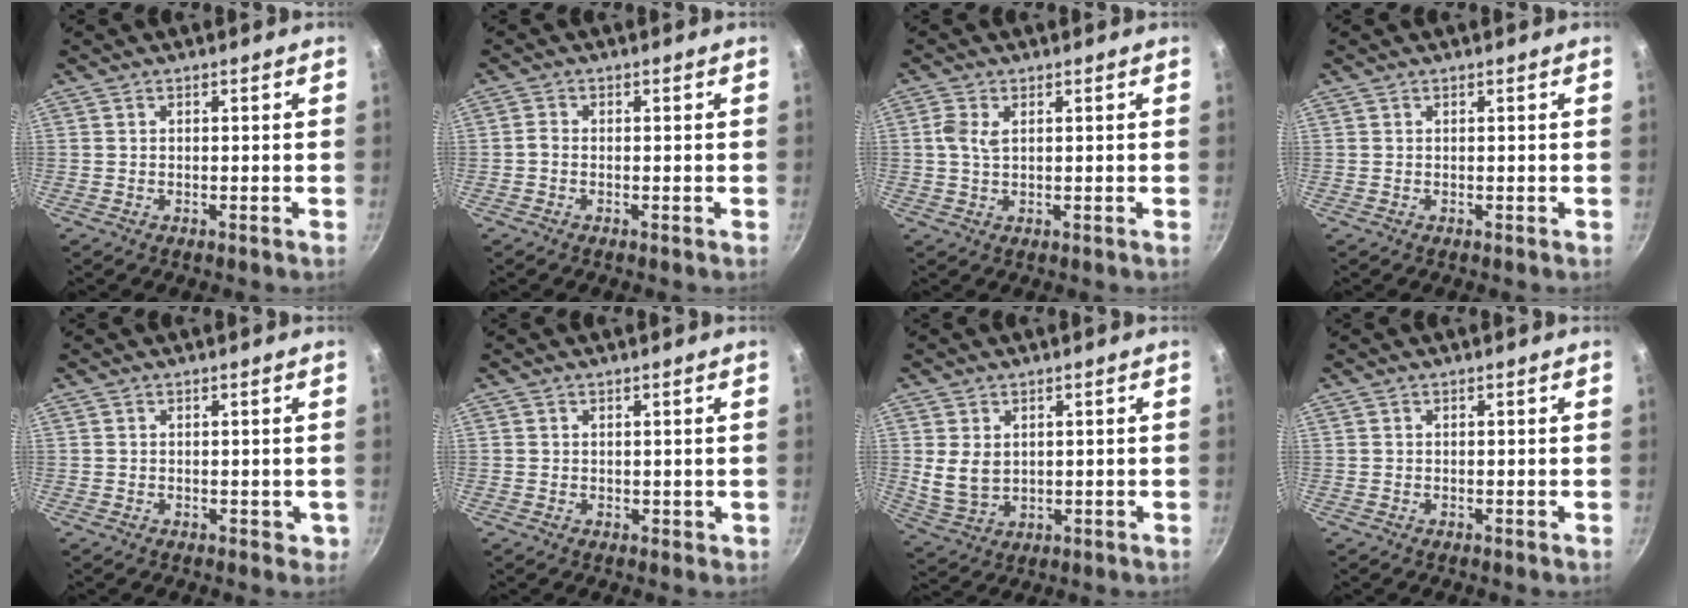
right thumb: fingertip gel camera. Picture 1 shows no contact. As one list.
[{"total": 1.2, "force": [-0.6, 0.8, 0.6], "torque": [-0.014, 0.006, -0.015]}, {"total": 3.0, "force": [0.7, 1.6, 2.4], "torque": [-0.053, 0.003, 0.013]}, {"total": 0.0}, {"total": 1.6, "force": [0.1, 1.3, 1.0], "torque": [-0.004, 0.001, 0.006]}, {"total": 1.1, "force": [0.5, 1.0, 0.2], "torque": [0.007, 0.001, 0.007]}, {"total": 6.3, "force": [1.3, 4.8, 3.9], "torque": [-0.067, -0.015, 0.041]}, {"total": 0.0}]